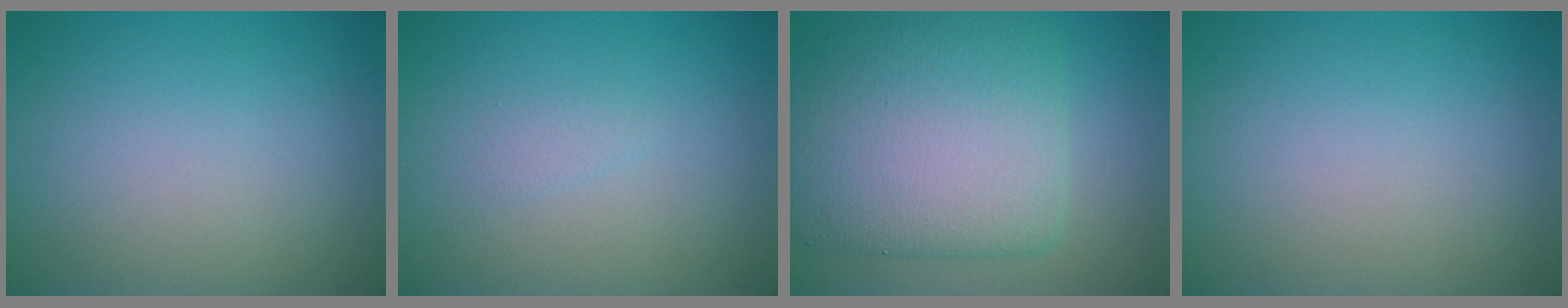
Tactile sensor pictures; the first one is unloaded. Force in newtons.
{"total": 0.7, "press": 0.7, "slide": 0.1}
{"total": 9.6, "press": 9.6, "slide": 0.2}
{"total": 0.0}